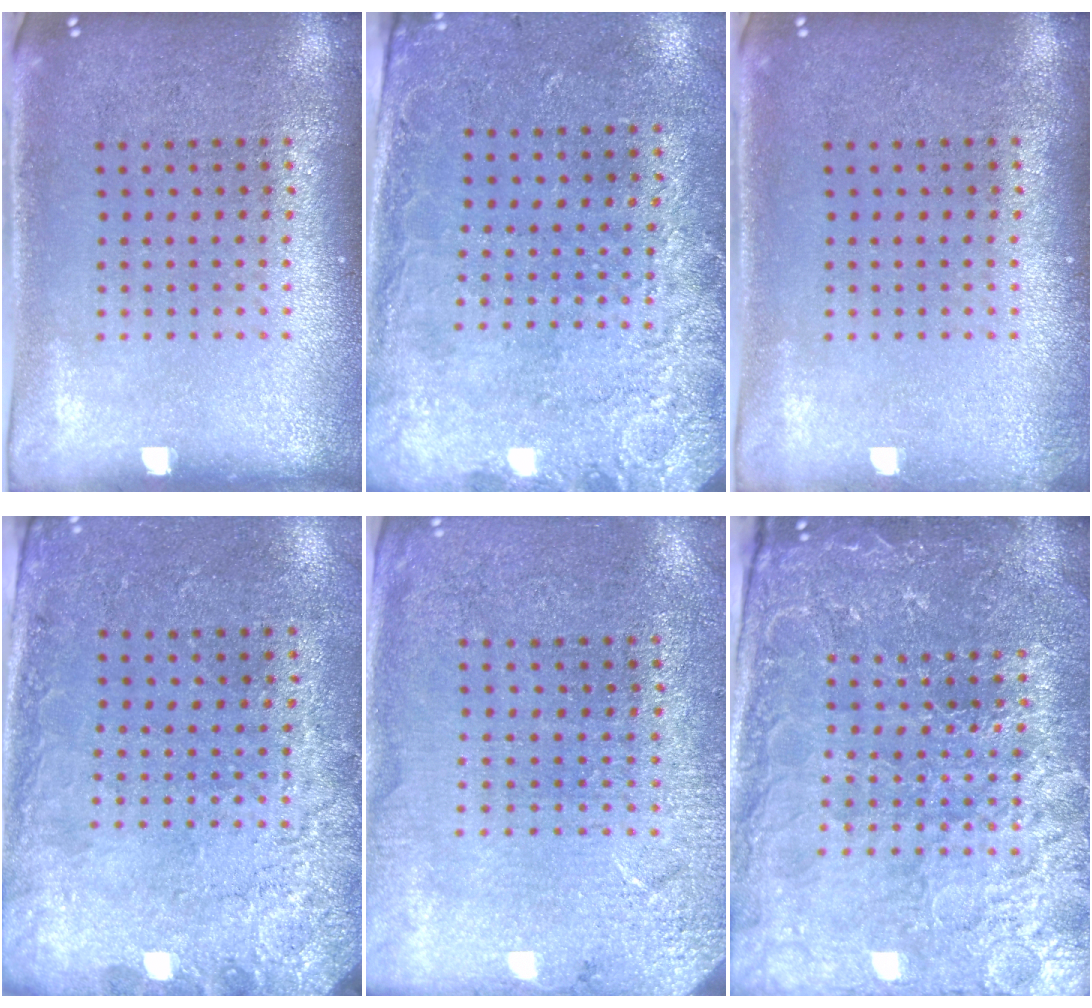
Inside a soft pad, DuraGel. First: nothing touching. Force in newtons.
{"total": 2.6, "press": 1.9, "slide": 1.8}
{"total": 0.6, "press": 0.6, "slide": 0.1}
{"total": 2.7, "press": 2.2, "slide": 1.5}
{"total": 2.7, "press": 2.7, "slide": 0.1}
{"total": 4.6, "press": 4.3, "slide": 1.4}